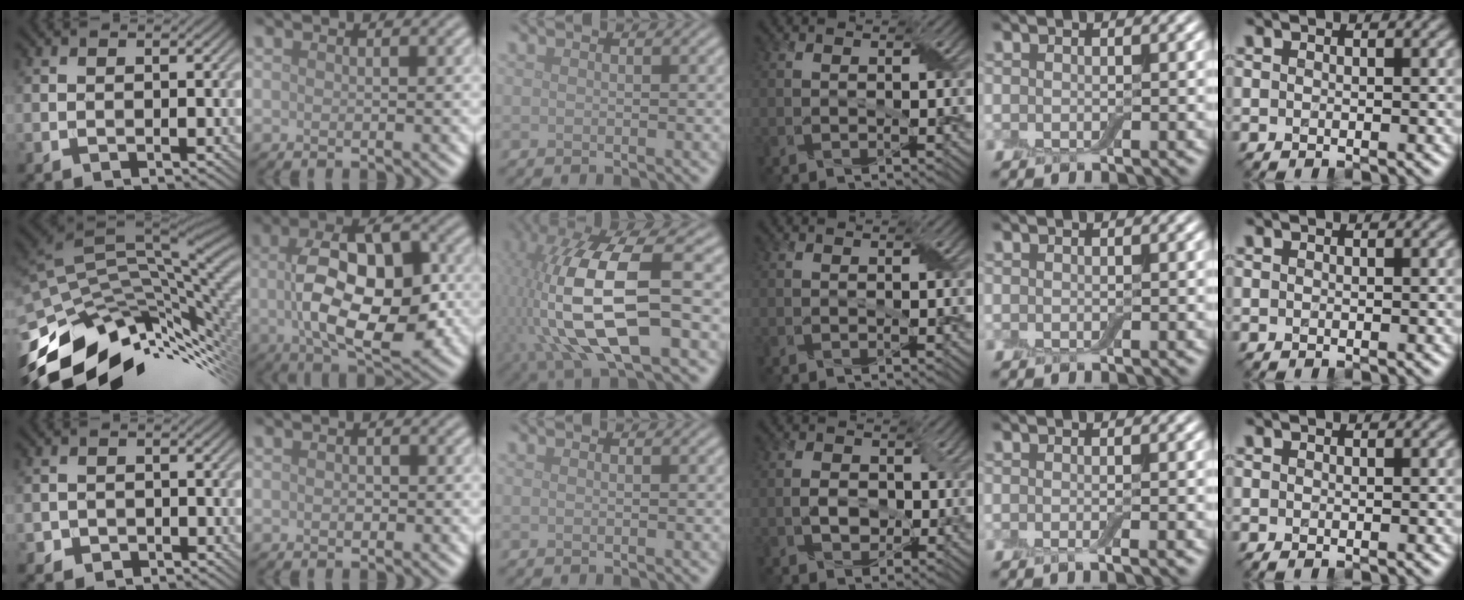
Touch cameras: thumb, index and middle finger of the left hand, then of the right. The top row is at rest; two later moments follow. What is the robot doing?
{"motion": "peel", "object": "aluminum foil"}